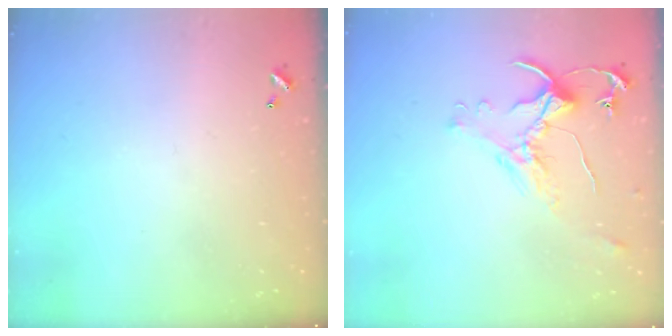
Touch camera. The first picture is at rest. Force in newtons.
{"total": 0.8, "press": 0.7, "slide": 0.3}